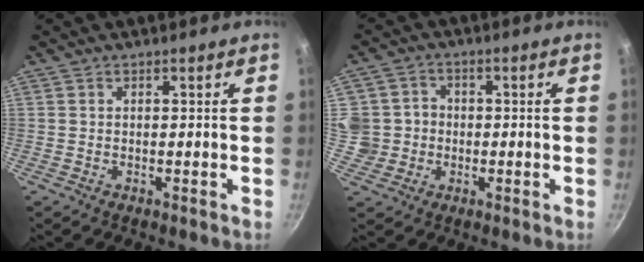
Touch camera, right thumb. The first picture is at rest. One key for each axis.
{"total": 7.1, "fx": -0.4, "fy": 6.8, "fz": 1.9, "tx": -0.005, "ty": 0.009, "tz": -0.011}